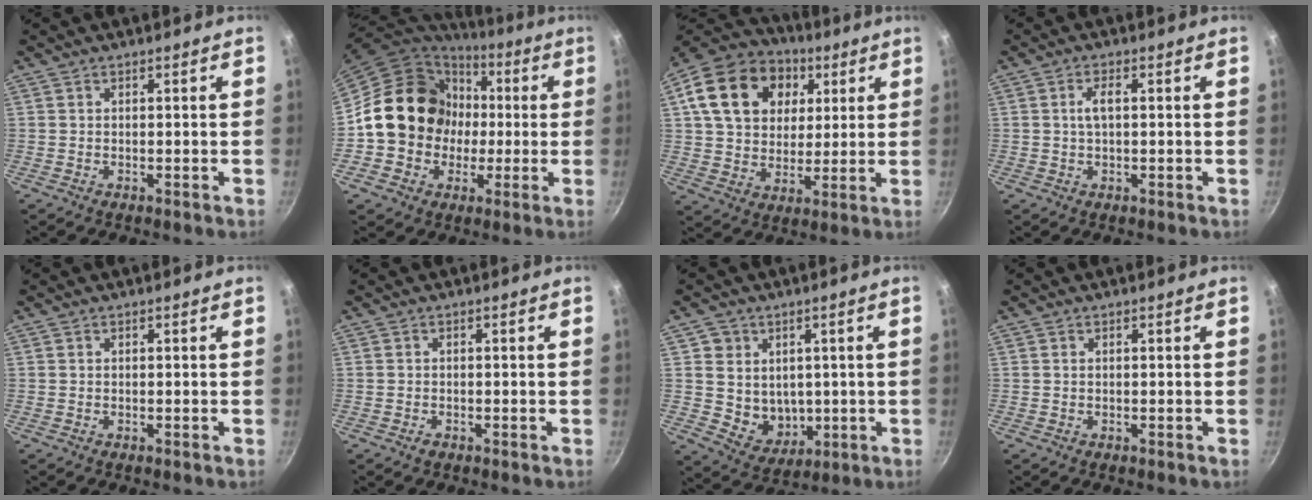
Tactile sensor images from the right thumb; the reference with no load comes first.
{"total": 17.9, "force": [0.5, 15.9, 8.3], "torque": [-0.110, 0.032, 0.005]}
{"total": 21.2, "force": [6.4, 16.2, 12.0], "torque": [-0.200, 0.014, 0.104]}
{"total": 2.7, "force": [0.3, 1.1, 2.5], "torque": [-0.051, 0.008, 0.005]}
{"total": 0.0}
{"total": 0.9, "force": [-0.6, 0.6, 0.4], "torque": [-0.008, 0.002, -0.010]}
{"total": 8.2, "force": [1.2, 7.4, 3.2], "torque": [-0.030, -0.014, 0.034]}
{"total": 0.0}